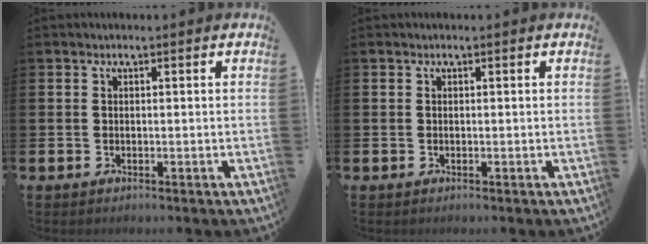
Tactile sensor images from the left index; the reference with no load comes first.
{"total": 0.0}